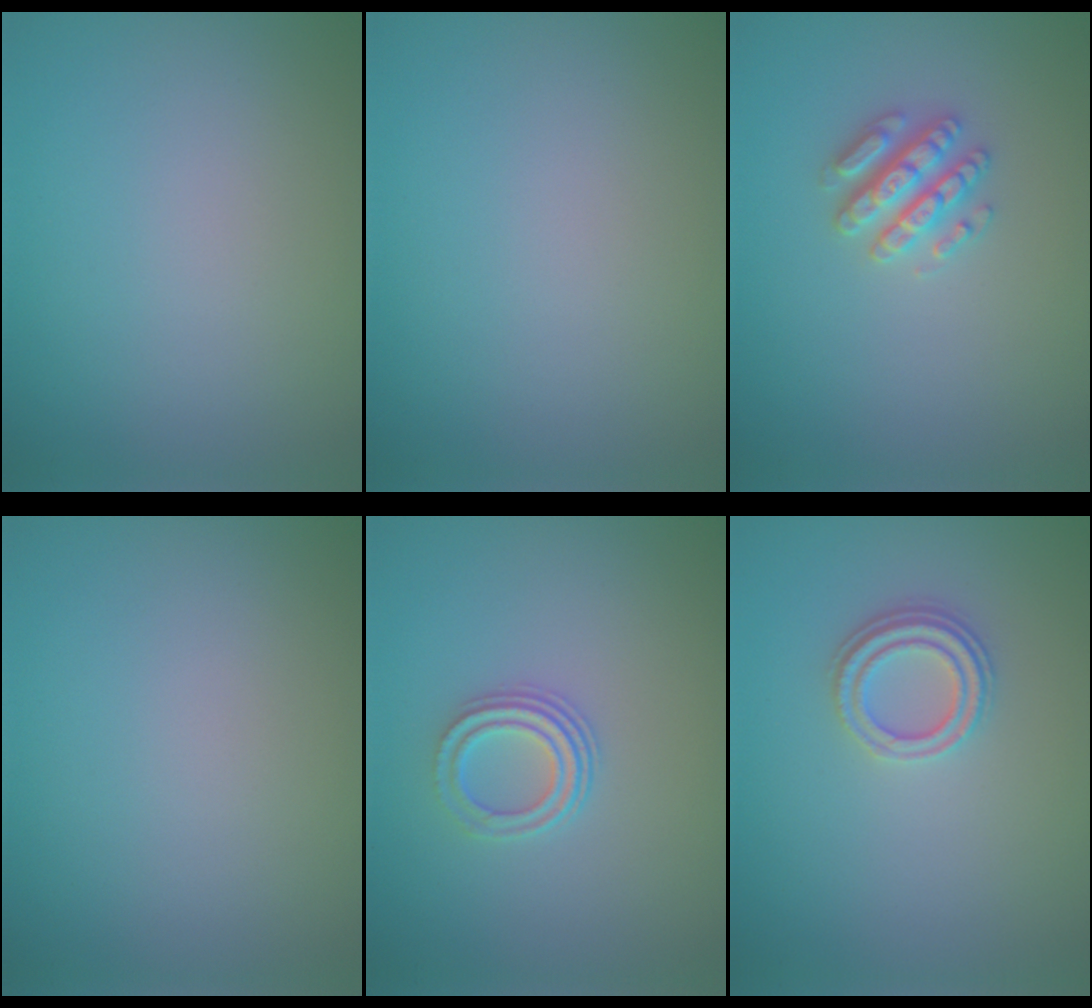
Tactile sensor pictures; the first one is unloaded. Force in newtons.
{"total": 0.0}
{"total": 2.8, "press": 2.8, "slide": 0.3}
{"total": 0.0}
{"total": 2.8, "press": 2.2, "slide": 1.8}
{"total": 2.4, "press": 2.0, "slide": 1.3}